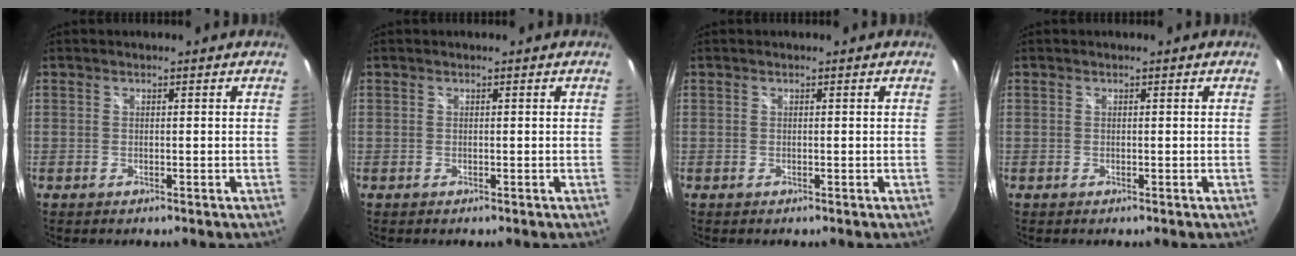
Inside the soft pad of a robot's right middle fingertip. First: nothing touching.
{"total": 0.0}
{"total": 0.0}
{"total": 0.0}